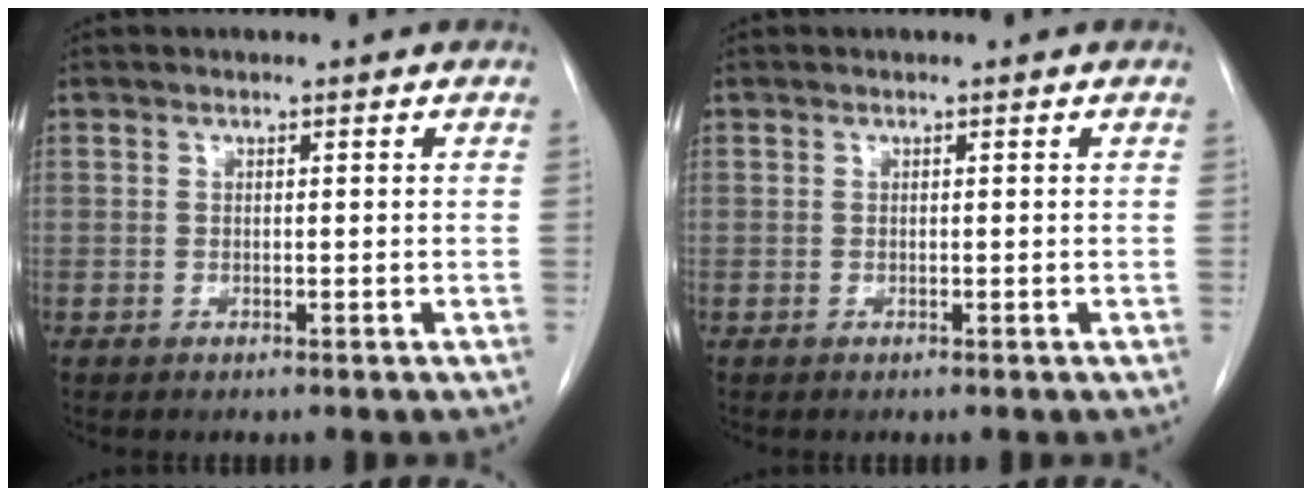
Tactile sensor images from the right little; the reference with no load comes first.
{"total": 0.0}